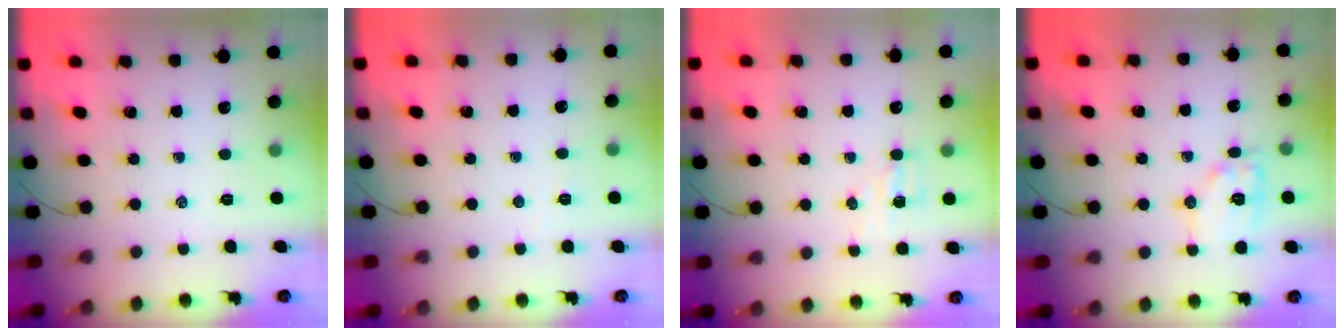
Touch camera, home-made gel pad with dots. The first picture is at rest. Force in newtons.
{"total": 1.9, "press": 1.8, "slide": 0.6}
{"total": 4.0, "press": 3.8, "slide": 1.1}
{"total": 10.7, "press": 10.7, "slide": 0.4}